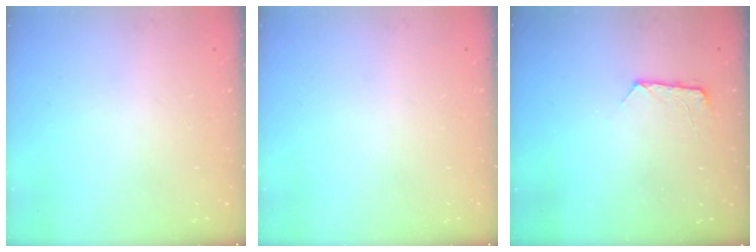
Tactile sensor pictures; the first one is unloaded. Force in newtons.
{"total": 0.0}
{"total": 8.1, "press": 8.1, "slide": 0.7}